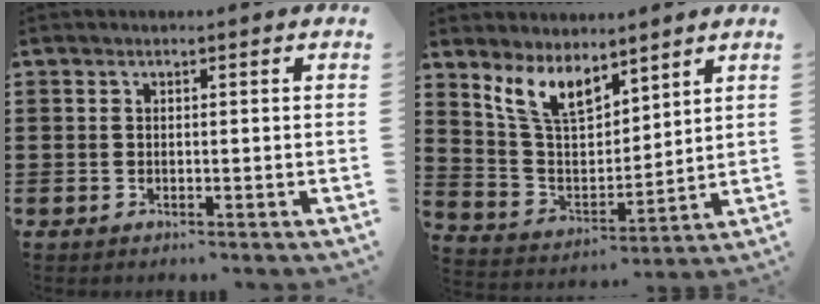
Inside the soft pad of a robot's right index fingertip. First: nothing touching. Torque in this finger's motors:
{"motor_torque": [1.07, 1.07, 0.62, 0.18]}